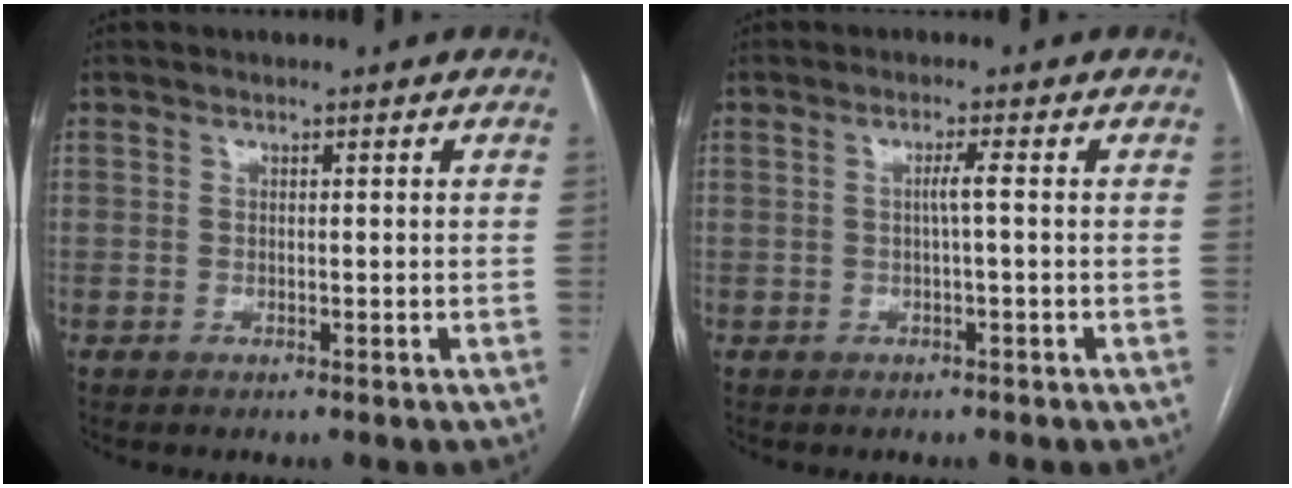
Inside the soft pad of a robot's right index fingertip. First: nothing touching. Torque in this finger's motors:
{"motor_torque": [0.15, -0.06, 0.04, 0.03]}